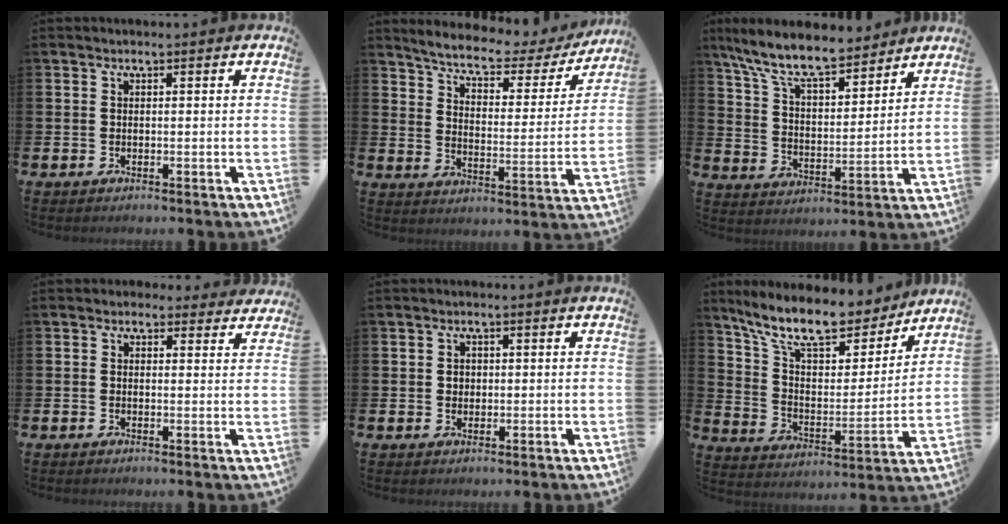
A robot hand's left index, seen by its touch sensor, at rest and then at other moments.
{"total": 6.2, "force": [5.6, 1.6, 2.4], "torque": [-0.070, -0.040, 0.088]}
{"total": 10.2, "force": [8.9, 2.6, 4.1], "torque": [-0.113, -0.053, 0.159]}
{"total": 1.8, "force": [1.5, 1.0, 0.0], "torque": [0.004, -0.004, 0.024]}
{"total": 1.3, "force": [0.3, 1.2, 0.5], "torque": [0.007, 0.002, 0.001]}
{"total": 12.7, "force": [10.8, 4.0, 5.4], "torque": [-0.140, -0.066, 0.189]}